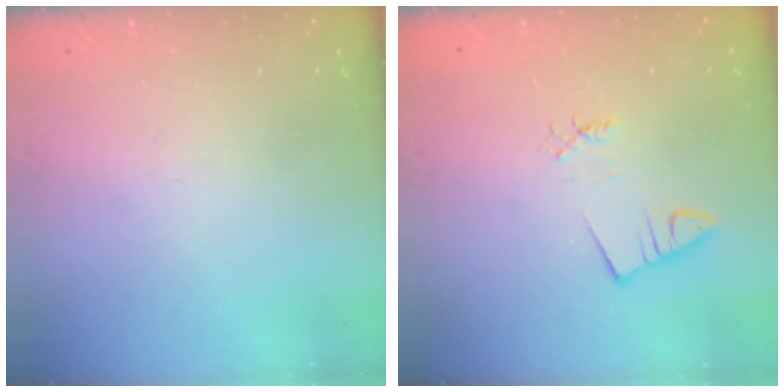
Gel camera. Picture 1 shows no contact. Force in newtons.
{"total": 1.1, "press": 1.1, "slide": 0.1}